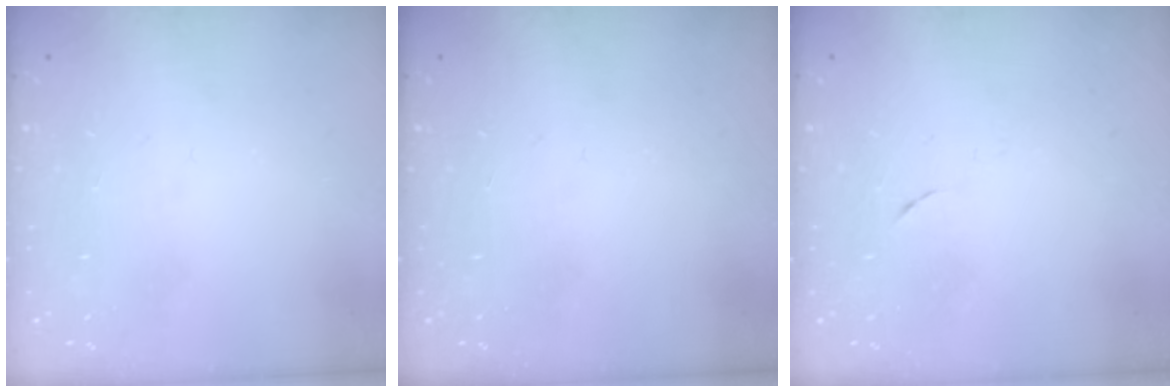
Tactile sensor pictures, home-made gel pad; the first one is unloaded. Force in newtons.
{"total": 0.0}
{"total": 3.9, "press": 3.5, "slide": 1.6}